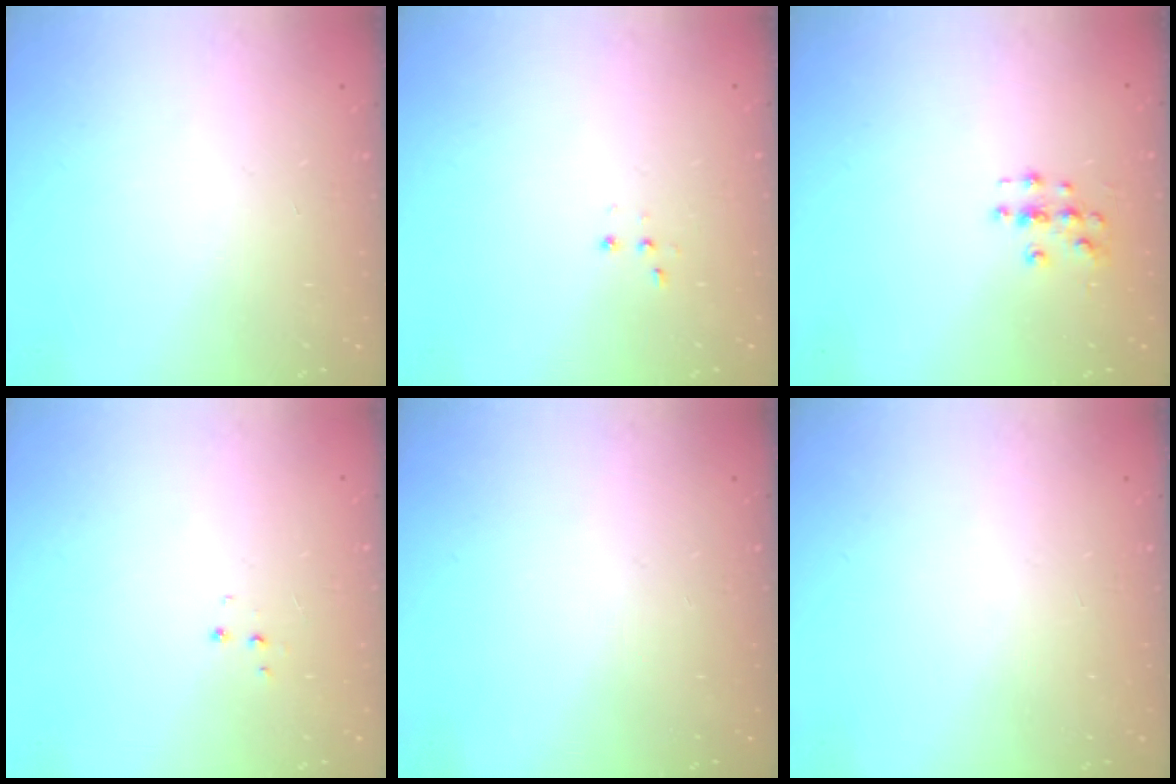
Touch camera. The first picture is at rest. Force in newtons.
{"total": 2.8, "press": 2.7, "slide": 0.7}
{"total": 3.3, "press": 3.3, "slide": 0.2}
{"total": 3.4, "press": 3.3, "slide": 0.6}
{"total": 0.0}
{"total": 0.0}